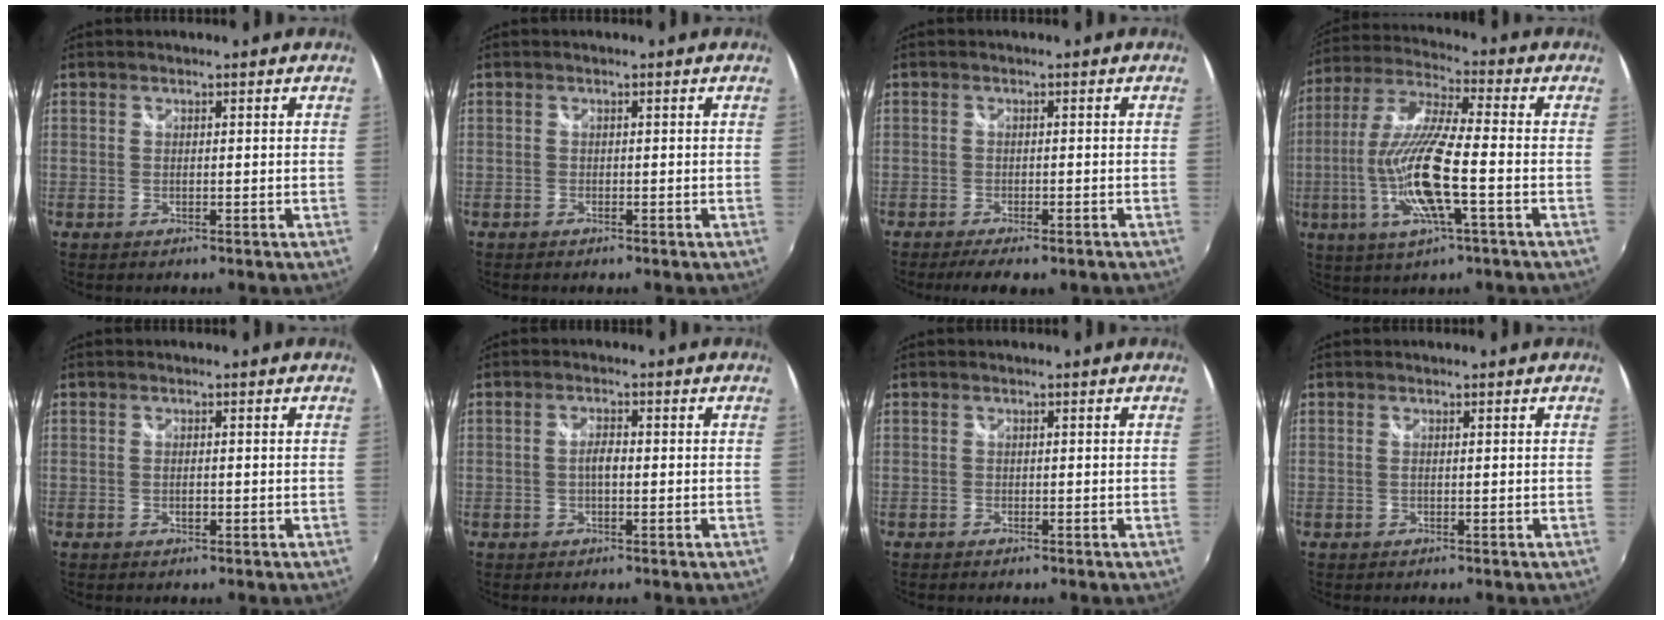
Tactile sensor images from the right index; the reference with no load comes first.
{"total": 1.0, "force": [-0.8, 0.5, 0.3], "torque": [-0.007, -0.002, -0.014]}
{"total": 6.0, "force": [-4.7, 1.7, 3.4], "torque": [-0.081, -0.019, -0.072]}
{"total": 15.9, "force": [-4.0, 2.4, 15.2], "torque": [-0.308, -0.012, -0.077]}
{"total": 1.3, "force": [-0.4, 0.6, 1.1], "torque": [-0.020, 0.000, -0.007]}
{"total": 2.2, "force": [-0.4, 0.8, 2.0], "torque": [-0.038, 0.004, -0.009]}
{"total": 0.9, "force": [-0.7, 0.5, 0.2], "torque": [-0.006, -0.002, -0.013]}
{"total": 0.6, "force": [-0.2, -0.1, 0.6], "torque": [-0.010, 0.001, -0.004]}